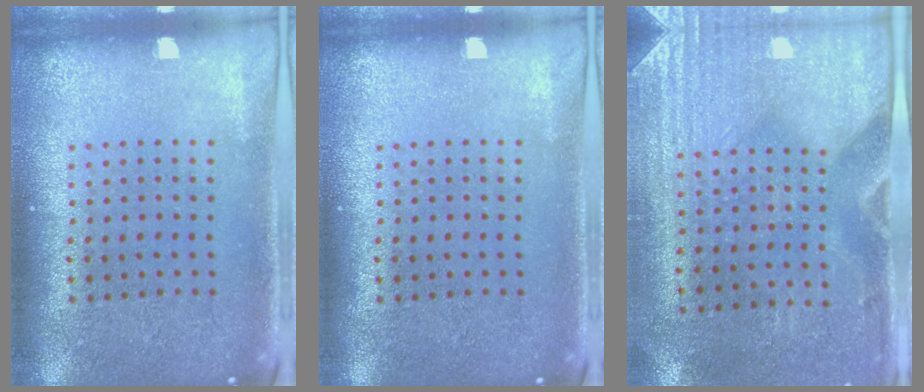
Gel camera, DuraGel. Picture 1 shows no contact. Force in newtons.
{"total": 0.0}
{"total": 2.9, "press": 2.5, "slide": 1.5}